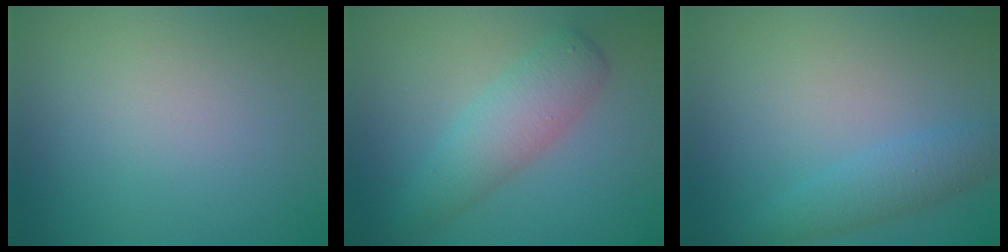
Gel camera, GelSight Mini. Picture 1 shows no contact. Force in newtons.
{"total": 4.1, "press": 4.1, "slide": 0.0}
{"total": 2.7, "press": 2.7, "slide": 0.0}